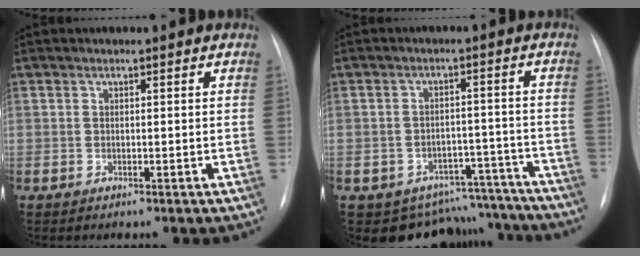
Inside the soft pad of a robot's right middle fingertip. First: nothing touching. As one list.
[{"total": 11.1, "force": [-9.7, 5.3, 0.2], "torque": [0.019, 0.047, -0.112]}]